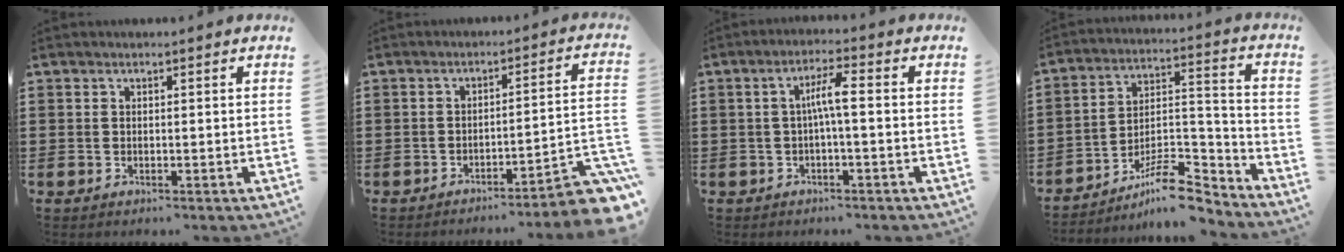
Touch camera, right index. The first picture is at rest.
{"total": 5.3, "force": [-4.0, 0.1, 3.5], "torque": [-0.058, -0.018, -0.079]}
{"total": 4.2, "force": [-0.3, 0.6, 4.2], "torque": [-0.080, 0.008, -0.010]}
{"total": 10.5, "force": [-8.2, 3.4, 5.6], "torque": [-0.084, 0.033, -0.150]}